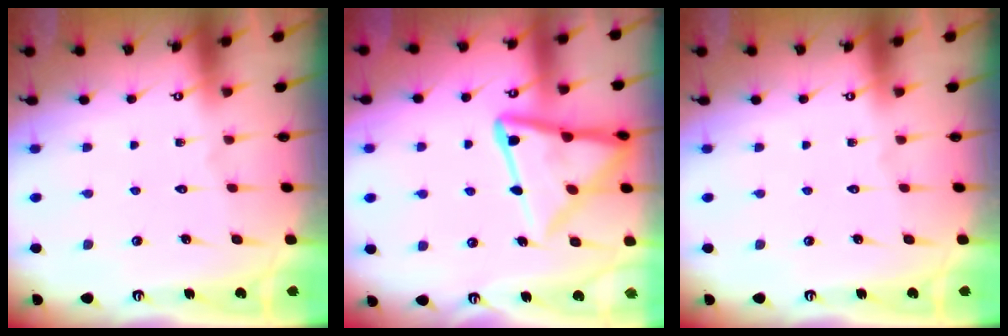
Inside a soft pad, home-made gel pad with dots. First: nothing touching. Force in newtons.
{"total": 16.8, "press": 16.7, "slide": 1.6}
{"total": 0.0}